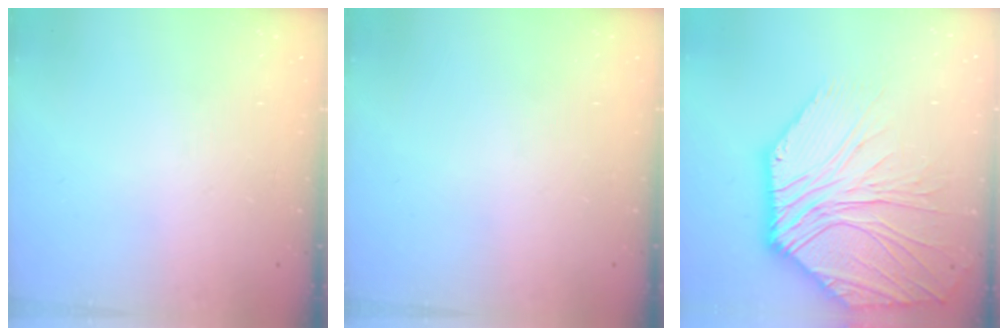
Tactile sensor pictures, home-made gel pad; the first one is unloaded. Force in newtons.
{"total": 0.0}
{"total": 20.8, "press": 20.7, "slide": 2.7}